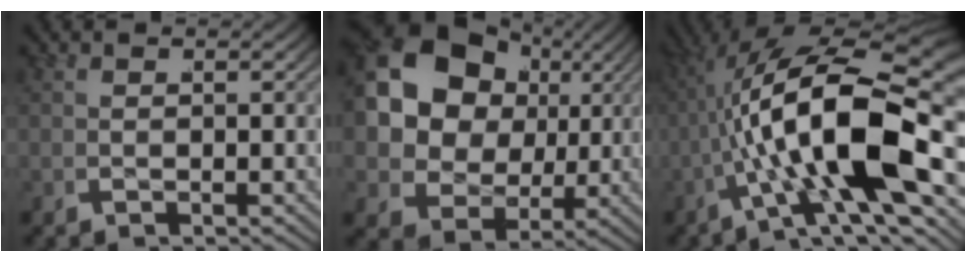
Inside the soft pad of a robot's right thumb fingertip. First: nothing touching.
{"total": 14.9, "force": [1.6, 11.3, 9.6], "torque": [-0.226, -0.035, 0.031]}
{"total": 15.6, "force": [-0.7, 6.4, 14.2], "torque": [-0.248, -0.030, 0.001]}